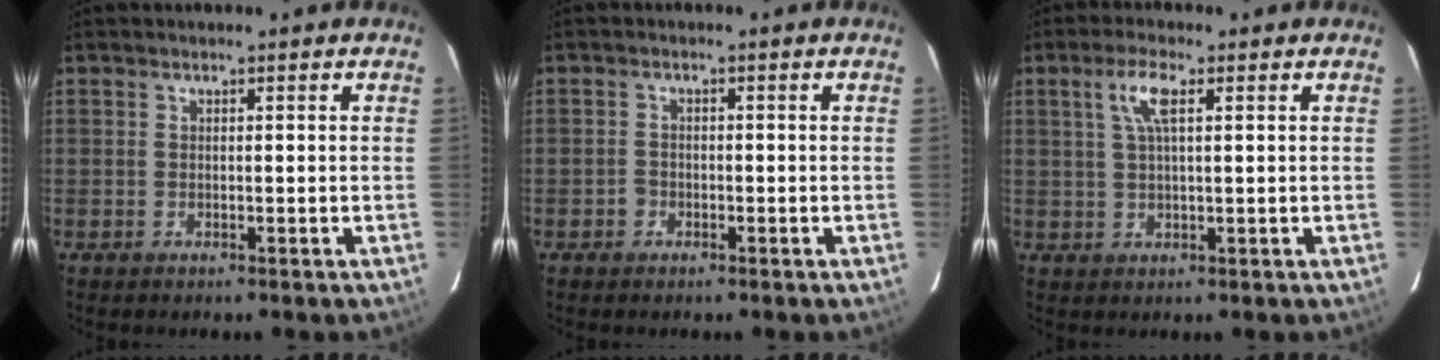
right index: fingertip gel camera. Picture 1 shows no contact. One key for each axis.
{"total": 1.5, "fx": -0.9, "fy": 1.2, "fz": 0.2, "tx": -0.004, "ty": 0.004, "tz": -0.015}
{"total": 4.7, "fx": 1.8, "fy": 1.1, "fz": 4.2, "tx": -0.085, "ty": 0.007, "tz": 0.034}